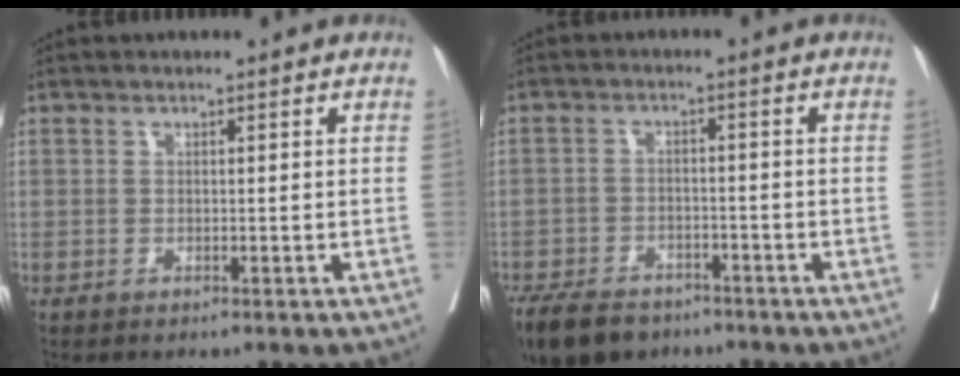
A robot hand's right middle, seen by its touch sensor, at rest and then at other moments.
{"total": 11.2, "force": [-8.2, 6.0, 4.8], "torque": [-0.105, -0.013, -0.128]}